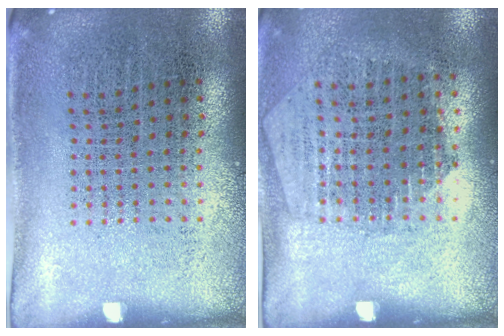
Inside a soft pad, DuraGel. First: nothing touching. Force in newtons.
{"total": 1.2, "press": 1.1, "slide": 0.4}